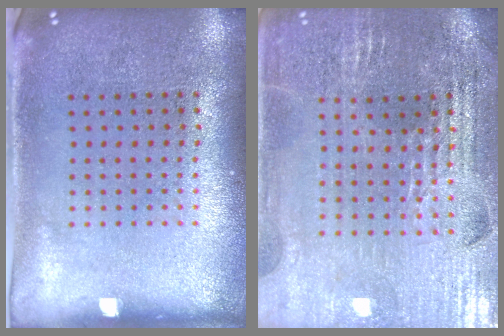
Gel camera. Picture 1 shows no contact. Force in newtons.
{"total": 3.0, "press": 3.0, "slide": 0.4}